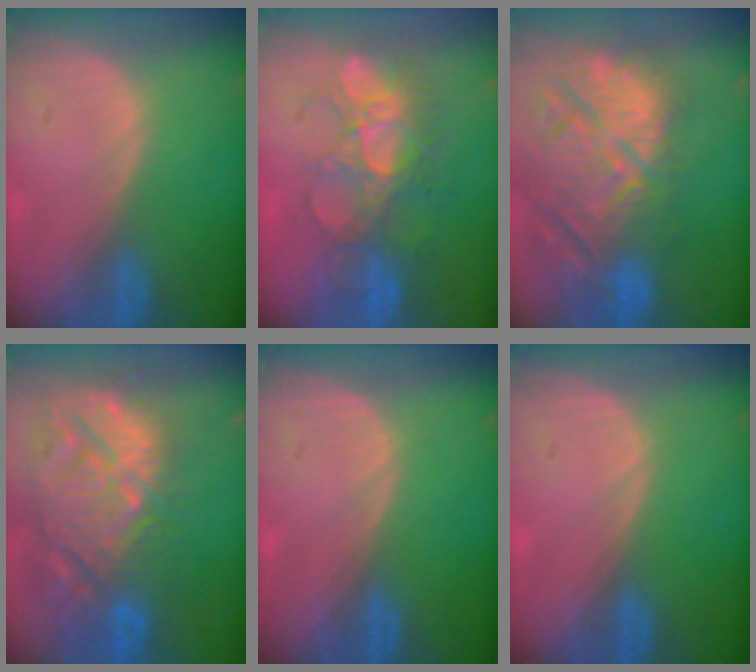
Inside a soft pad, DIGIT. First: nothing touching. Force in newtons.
{"total": 8.6, "press": 8.3, "slide": 2.2}
{"total": 14.6, "press": 12.8, "slide": 7.1}
{"total": 14.8, "press": 12.7, "slide": 7.6}
{"total": 0.0}
{"total": 0.0}